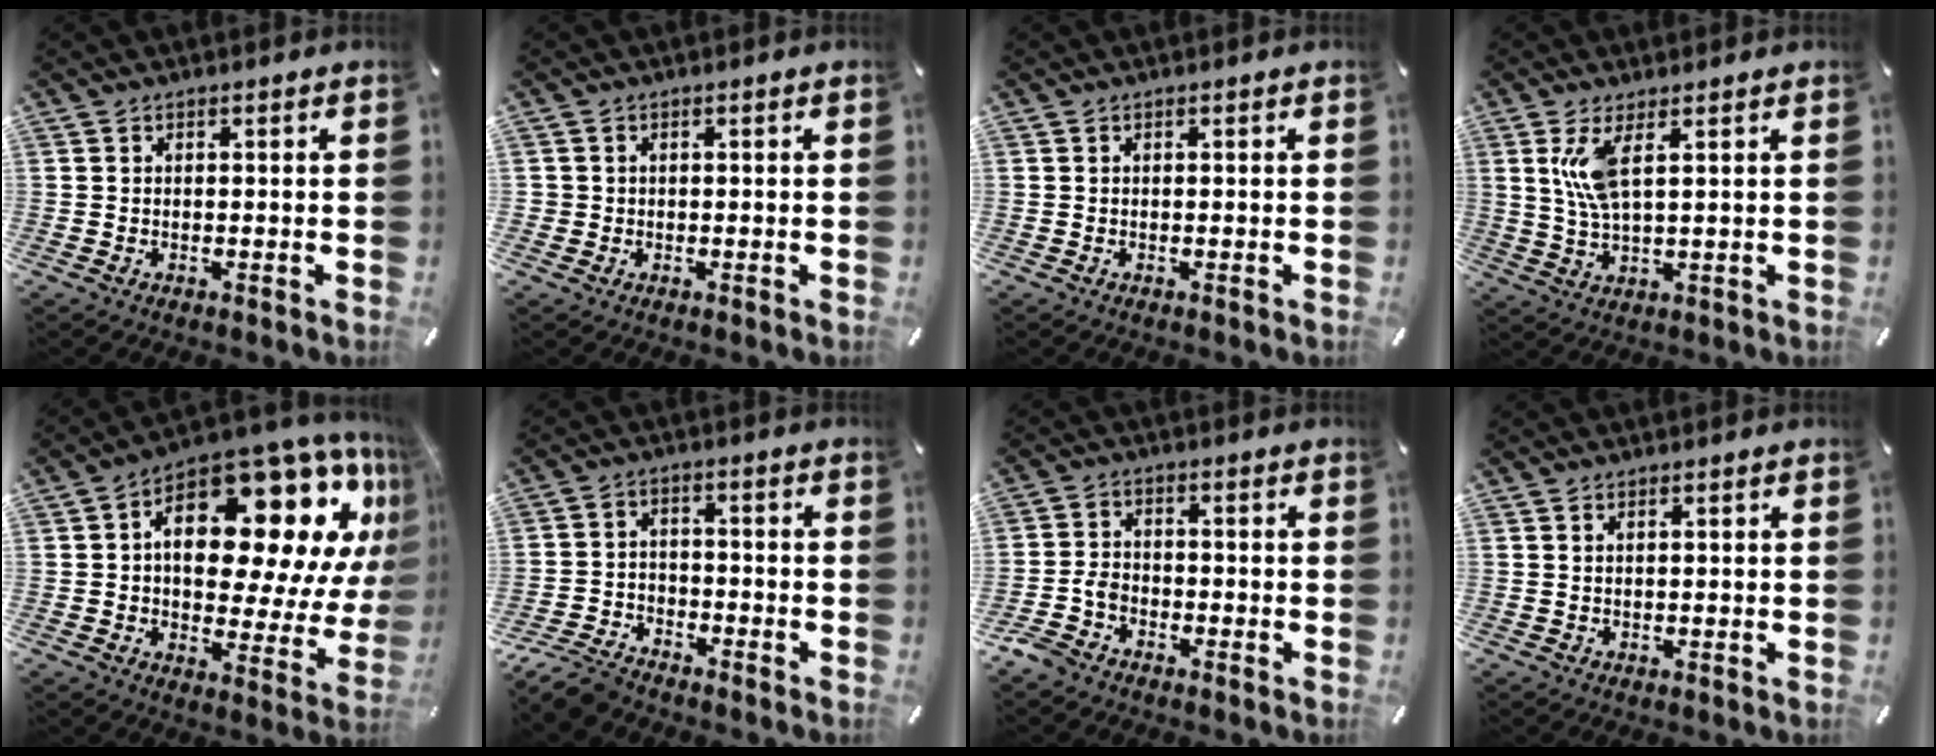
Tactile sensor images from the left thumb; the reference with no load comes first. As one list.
[{"total": 1.2, "force": [-0.1, 1.2, 0.1], "torque": [0.001, 0.006, -0.004]}, {"total": 0.0}, {"total": 7.3, "force": [3.1, 2.1, 6.2], "torque": [-0.146, -0.002, 0.048]}, {"total": 24.1, "force": [9.5, 12.3, 18.4], "torque": [-0.249, -0.075, 0.162]}, {"total": 7.6, "force": [-6.7, 3.0, 2.0], "torque": [-0.042, 0.032, -0.129]}, {"total": 4.7, "force": [-3.1, 3.1, 1.5], "torque": [-0.037, 0.016, -0.060]}, {"total": 0.7, "force": [0.4, 0.1, 0.6], "torque": [-0.012, 0.000, 0.006]}]